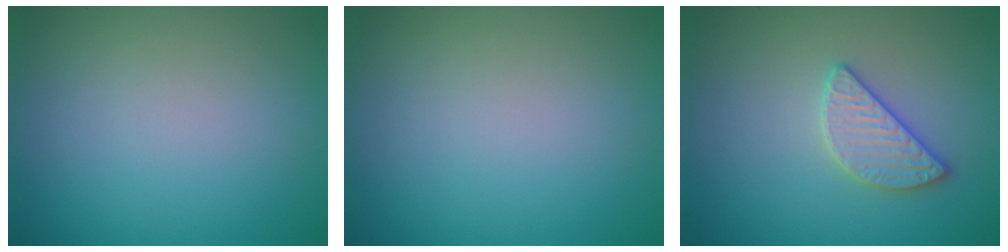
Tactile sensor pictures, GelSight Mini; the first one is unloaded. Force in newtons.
{"total": 0.0}
{"total": 2.6, "press": 2.6, "slide": 0.4}